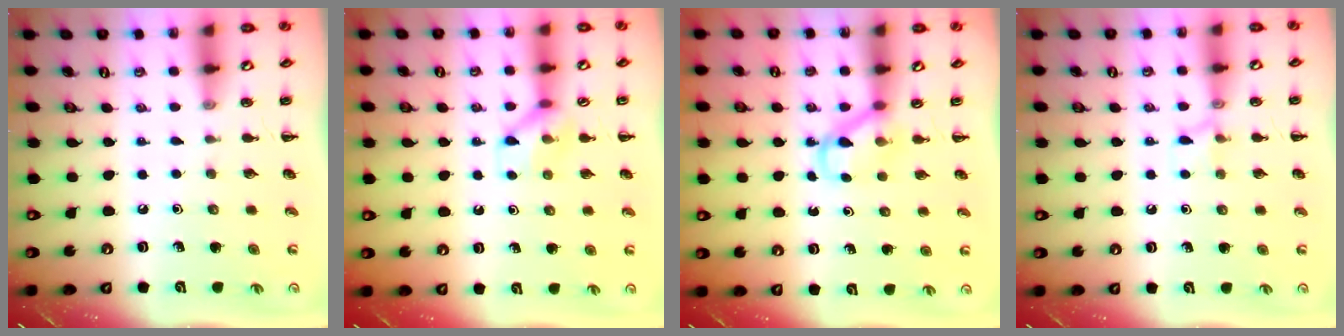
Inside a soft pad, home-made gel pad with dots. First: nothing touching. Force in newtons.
{"total": 8.4, "press": 8.4, "slide": 0.3}
{"total": 4.0, "press": 3.9, "slide": 1.0}
{"total": 6.0, "press": 5.9, "slide": 1.1}